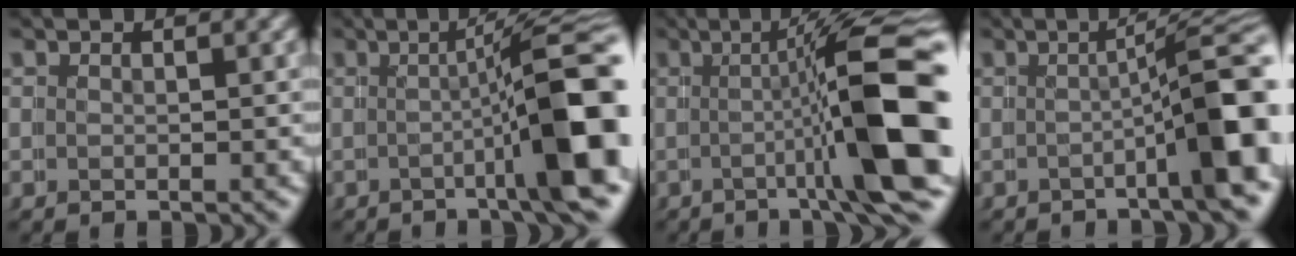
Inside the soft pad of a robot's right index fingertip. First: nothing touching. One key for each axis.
{"total": 9.8, "fx": -1.3, "fy": 2.1, "fz": 9.5, "tx": -0.113, "ty": 0.010, "tz": -0.022}
{"total": 10.8, "fx": -0.8, "fy": 2.1, "fz": 10.6, "tx": -0.141, "ty": 0.008, "tz": -0.017}
{"total": 7.8, "fx": -1.1, "fy": 1.5, "fz": 7.5, "tx": -0.071, "ty": 0.016, "tz": -0.021}